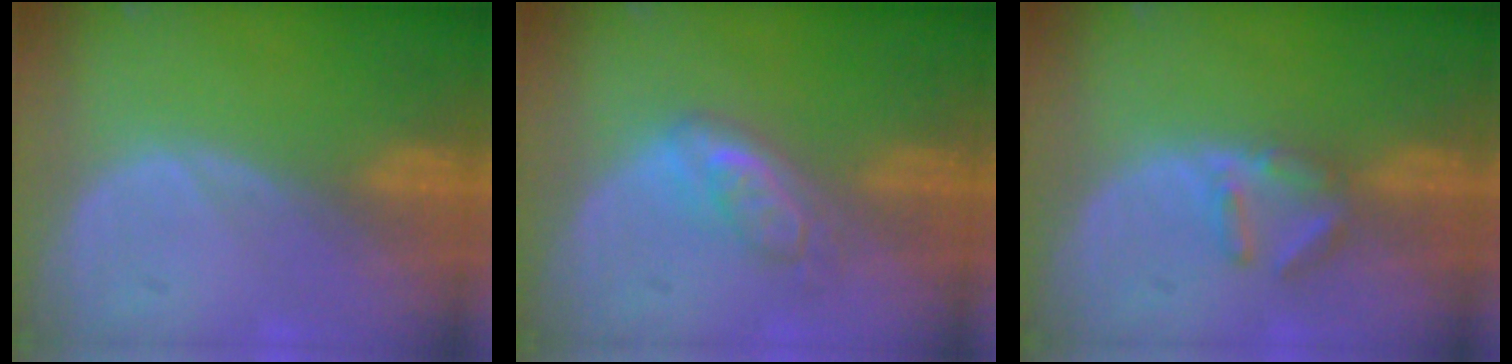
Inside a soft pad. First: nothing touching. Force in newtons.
{"total": 5.0, "press": 4.6, "slide": 2.0}
{"total": 3.3, "press": 3.2, "slide": 0.4}